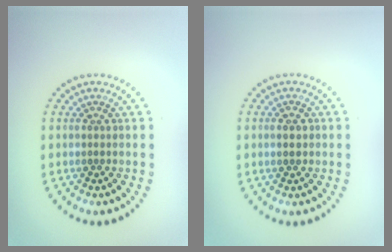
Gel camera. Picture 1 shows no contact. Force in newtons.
{"total": 1.8, "press": 1.8, "slide": 0.1}